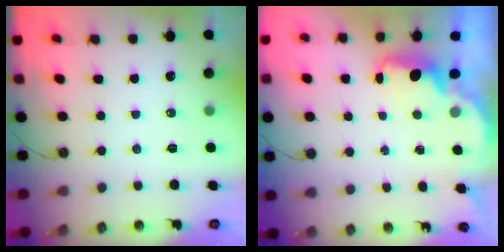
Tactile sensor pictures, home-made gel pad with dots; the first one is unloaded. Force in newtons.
{"total": 1.7, "press": 1.5, "slide": 0.7}